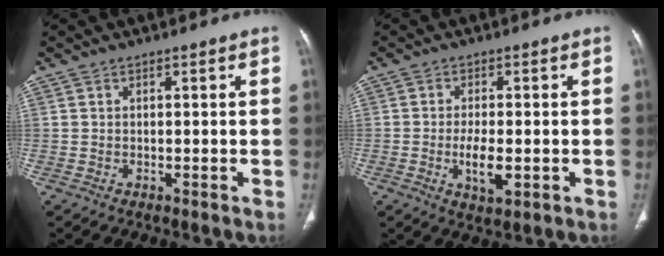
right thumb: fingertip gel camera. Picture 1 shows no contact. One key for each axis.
{"total": 5.7, "fx": -1.3, "fy": 2.4, "fz": 5.0, "tx": -0.088, "ty": -0.008, "tz": -0.018}